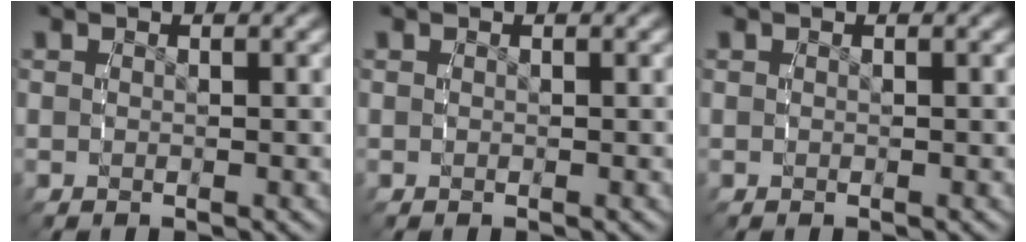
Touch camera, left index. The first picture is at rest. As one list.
[{"total": 0.0}, {"total": 0.0}]